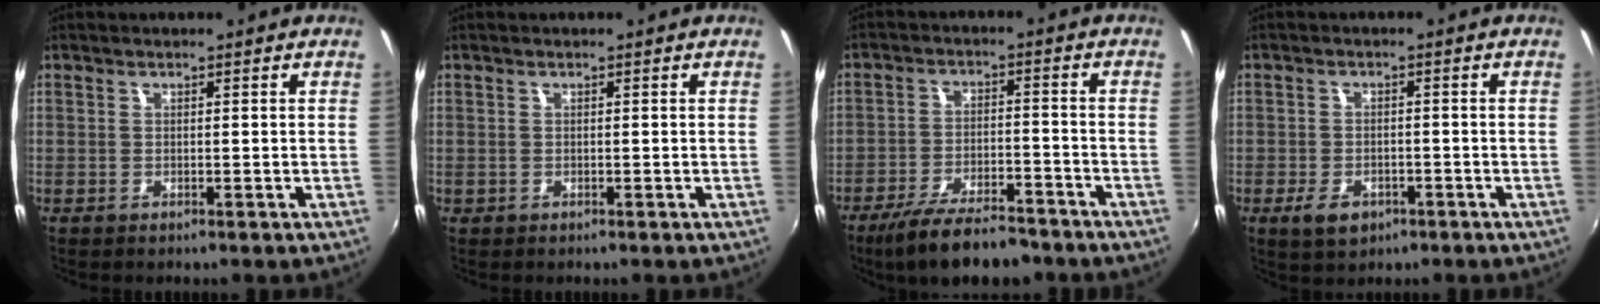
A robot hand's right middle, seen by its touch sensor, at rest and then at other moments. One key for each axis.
{"total": 0.0}
{"total": 12.6, "fx": -10.0, "fy": 3.5, "fz": 6.7, "tx": -0.143, "ty": -0.017, "tz": -0.165}
{"total": 4.8, "fx": -2.6, "fy": 2.9, "fz": 2.8, "tx": -0.069, "ty": -0.008, "tz": -0.042}